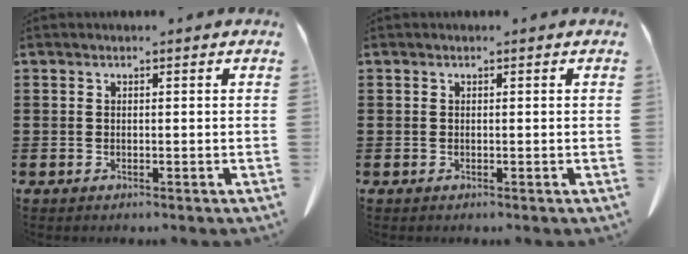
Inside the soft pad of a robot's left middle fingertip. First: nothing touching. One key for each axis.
{"total": 0.0}